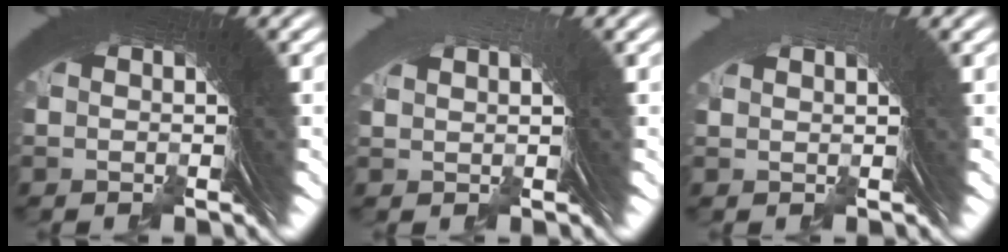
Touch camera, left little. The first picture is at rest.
{"total": 1.6, "force": [0.3, -1.1, -1.1], "torque": [0.031, 0.006, 0.012]}
{"total": 1.4, "force": [0.4, -1.0, -0.9], "torque": [0.028, 0.007, 0.009]}